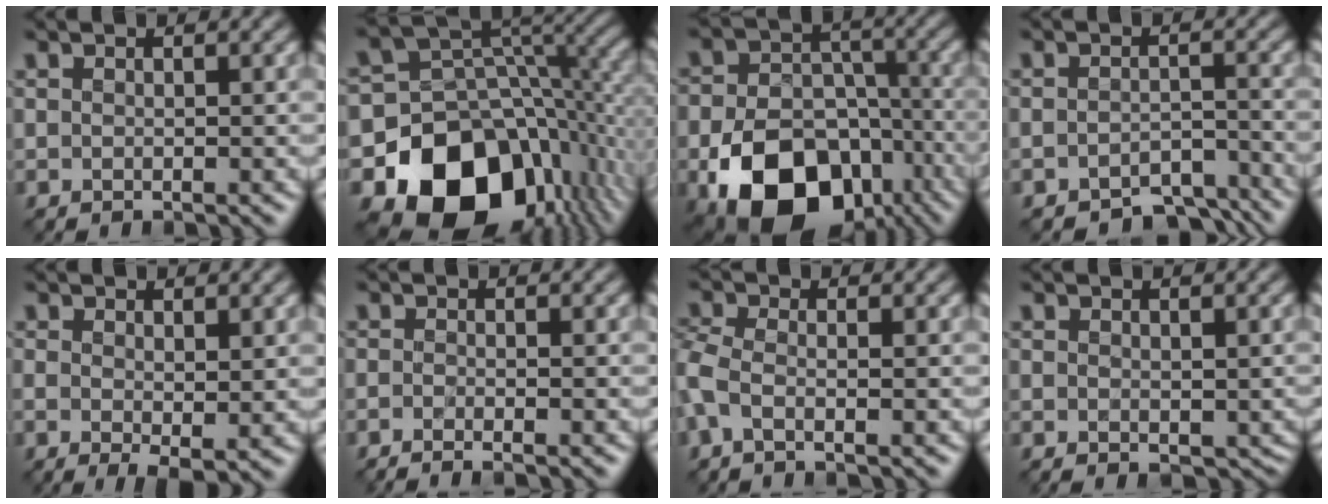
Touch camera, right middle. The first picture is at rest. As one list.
[{"total": 14.6, "force": [-6.1, 10.8, 7.7], "torque": [-0.134, -0.015, -0.102]}, {"total": 13.6, "force": [-6.6, 9.1, 7.7], "torque": [-0.142, -0.028, -0.107]}, {"total": 4.0, "force": [-3.4, 1.4, 1.5], "torque": [-0.016, -0.003, -0.049]}, {"total": 2.5, "force": [-0.2, 0.7, 2.4], "torque": [-0.043, -0.010, -0.003]}, {"total": 2.4, "force": [-1.6, 0.5, 1.7], "torque": [-0.020, -0.006, -0.037]}, {"total": 2.4, "force": [-0.8, 1.0, 2.0], "torque": [-0.056, -0.007, -0.031]}, {"total": 2.2, "force": [-0.4, 1.3, 1.8], "torque": [-0.026, -0.010, -0.002]}]